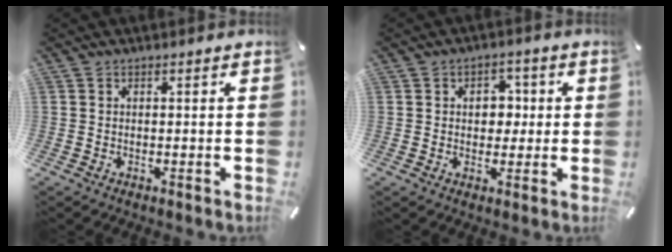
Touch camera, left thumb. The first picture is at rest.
{"total": 5.7, "force": [0.3, 4.5, 3.6], "torque": [-0.042, -0.001, -0.003]}